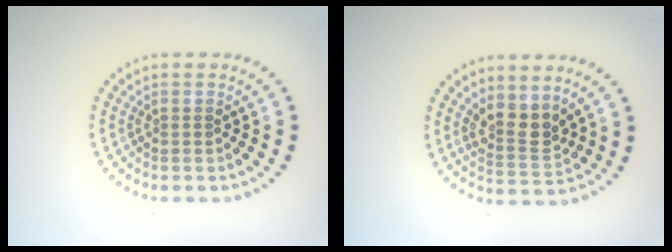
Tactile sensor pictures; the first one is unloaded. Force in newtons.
{"total": 2.7, "press": 2.3, "slide": 1.5}